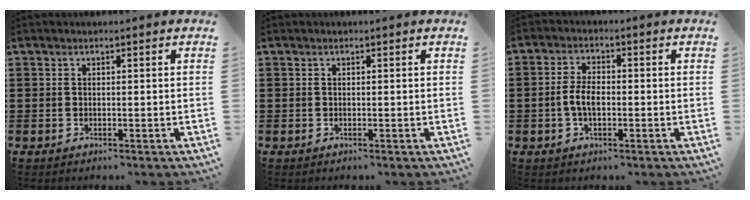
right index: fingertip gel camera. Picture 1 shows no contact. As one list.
[{"total": 0.0}, {"total": 4.1, "force": [-0.8, 2.0, 3.5], "torque": [-0.085, -0.001, -0.022]}]